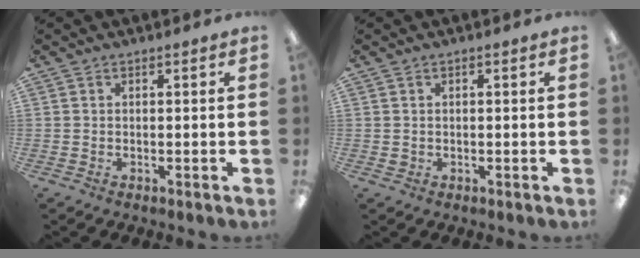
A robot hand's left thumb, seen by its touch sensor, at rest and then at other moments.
{"total": 0.7, "force": [0.2, 0.7, 0.2], "torque": [-0.004, 0.006, 0.002]}